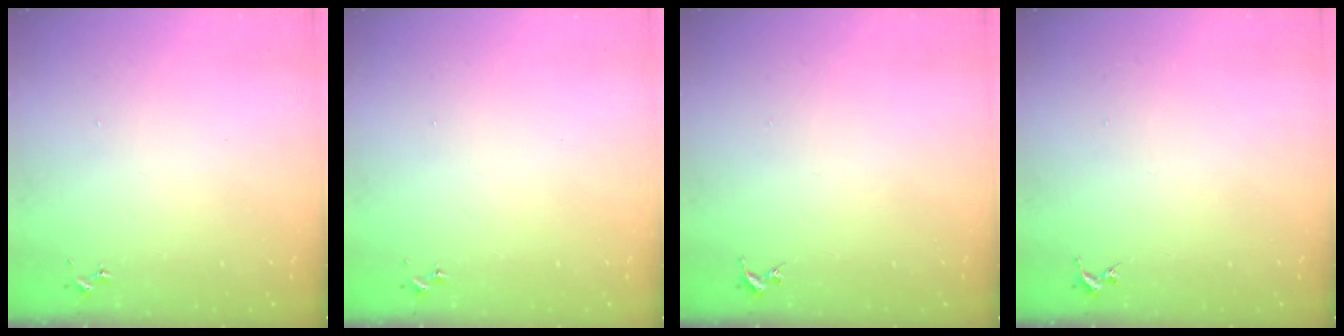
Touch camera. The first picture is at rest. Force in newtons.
{"total": 0.0}
{"total": 0.0}
{"total": 0.0}